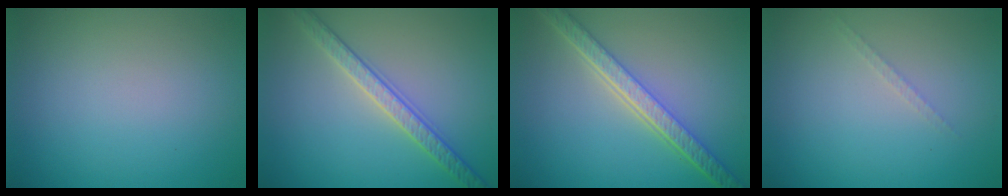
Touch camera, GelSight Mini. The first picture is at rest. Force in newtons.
{"total": 3.3, "press": 3.2, "slide": 0.7}
{"total": 5.7, "press": 4.3, "slide": 3.7}
{"total": 0.8, "press": 0.8, "slide": 0.0}